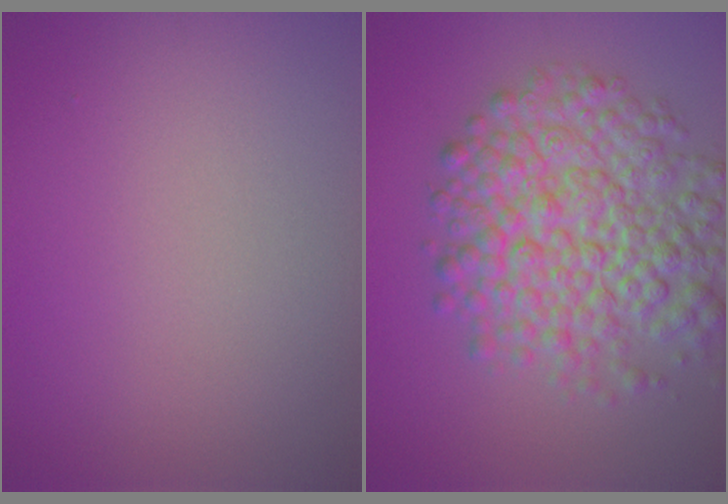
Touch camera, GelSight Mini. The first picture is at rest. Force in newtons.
{"total": 8.8, "press": 8.8, "slide": 0.2}